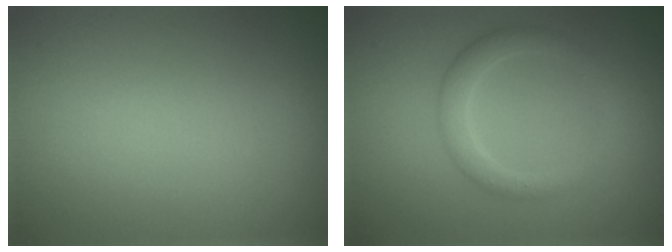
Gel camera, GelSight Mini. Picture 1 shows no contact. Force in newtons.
{"total": 2.3, "press": 2.3, "slide": 0.1}